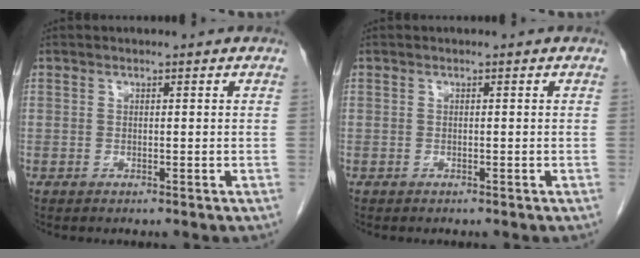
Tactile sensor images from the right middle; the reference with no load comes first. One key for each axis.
{"total": 0.0}